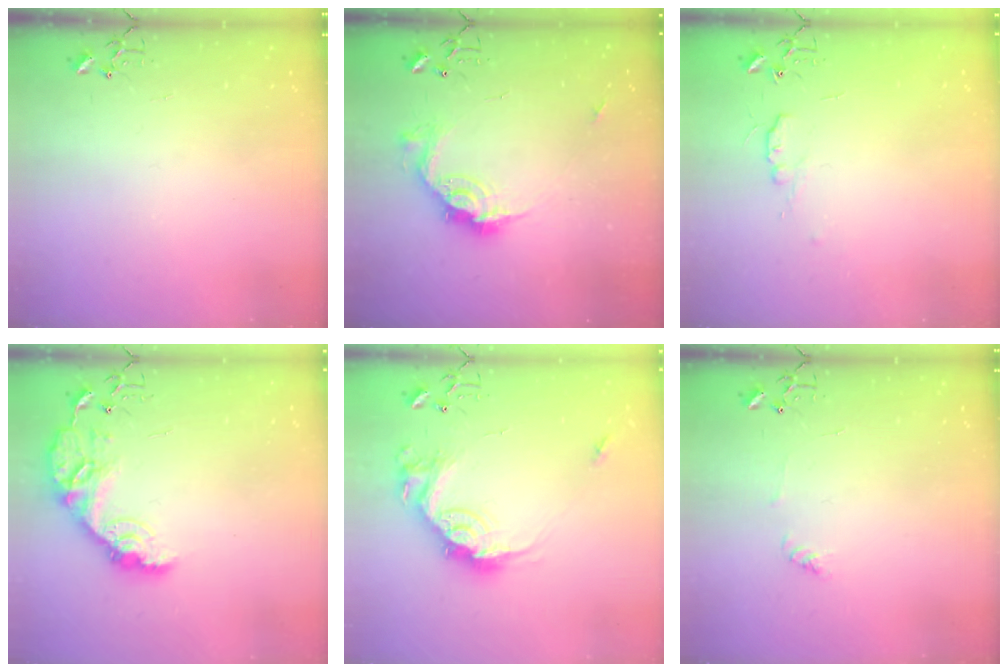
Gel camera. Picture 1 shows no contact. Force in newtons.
{"total": 14.2, "press": 14.2, "slide": 1.3}
{"total": 5.6, "press": 5.5, "slide": 0.7}
{"total": 14.5, "press": 14.5, "slide": 1.0}
{"total": 16.6, "press": 16.6, "slide": 0.9}
{"total": 3.7, "press": 3.7, "slide": 0.5}